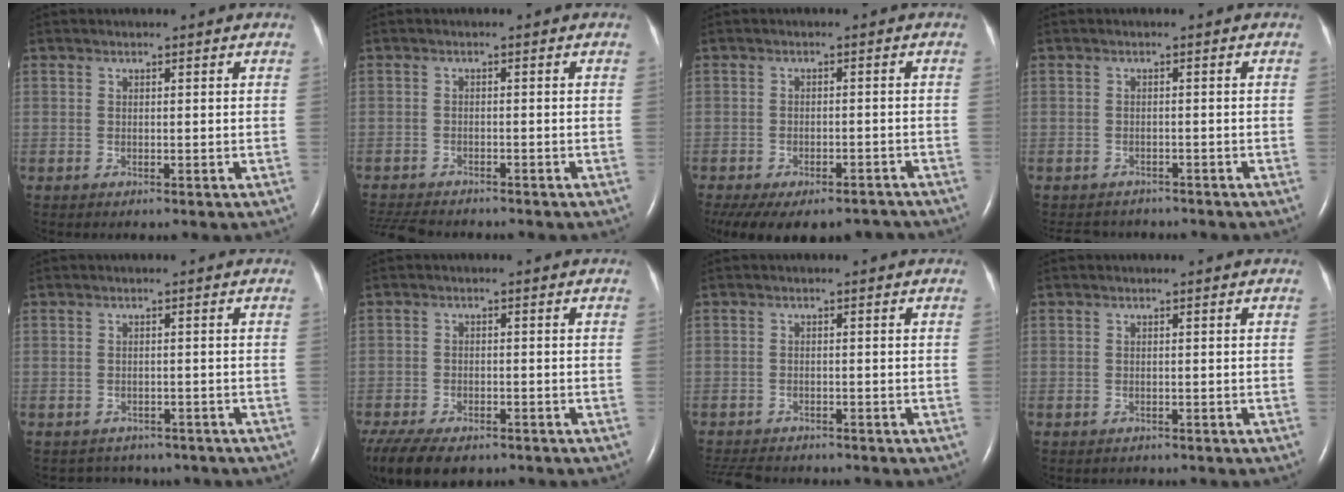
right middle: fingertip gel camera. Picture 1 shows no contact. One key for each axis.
{"total": 7.5, "fx": -6.8, "fy": 1.9, "fz": 2.7, "tx": -0.047, "ty": -0.011, "tz": -0.105}
{"total": 15.5, "fx": -12.0, "fy": 7.1, "fz": 6.8, "tx": -0.157, "ty": -0.008, "tz": -0.154}
{"total": 5.1, "fx": -4.8, "fy": 1.9, "fz": 0.4, "tx": -0.005, "ty": -0.004, "tz": -0.062}
{"total": 6.0, "fx": -5.1, "fy": 3.0, "fz": 0.4, "tx": -0.003, "ty": 0.009, "tz": -0.053}
{"total": 11.9, "fx": -8.7, "fy": 5.2, "fz": 6.2, "tx": -0.127, "ty": -0.013, "tz": -0.129}
{"total": 8.1, "fx": -7.1, "fy": 2.6, "fz": 2.8, "tx": -0.054, "ty": -0.009, "tz": -0.104}
{"total": 1.2, "fx": -1.1, "fy": 0.5, "fz": 0.0, "tx": -0.009, "ty": 0.000, "tz": -0.016}